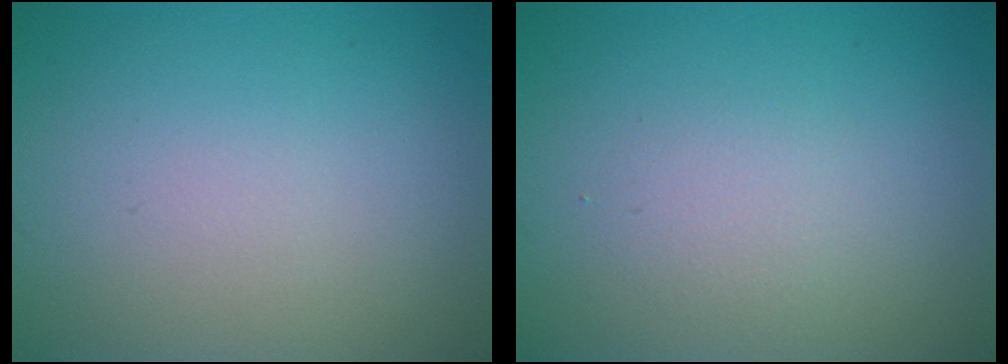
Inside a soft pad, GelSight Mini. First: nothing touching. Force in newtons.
{"total": 1.4, "press": 1.4, "slide": 0.1}